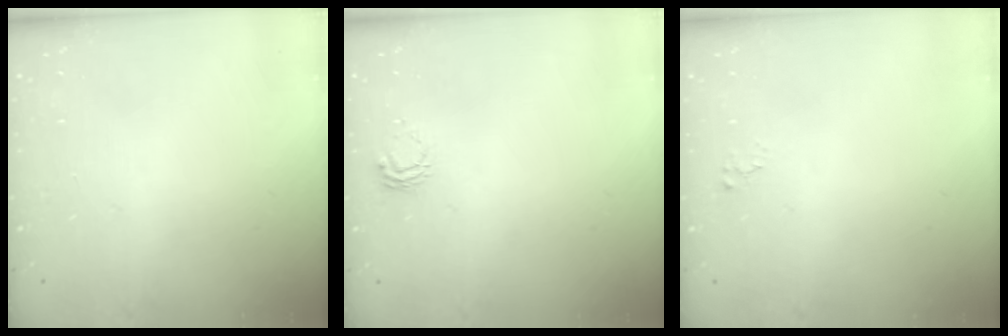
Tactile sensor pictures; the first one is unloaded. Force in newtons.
{"total": 5.6, "press": 5.6, "slide": 0.5}
{"total": 2.4, "press": 2.4, "slide": 0.2}